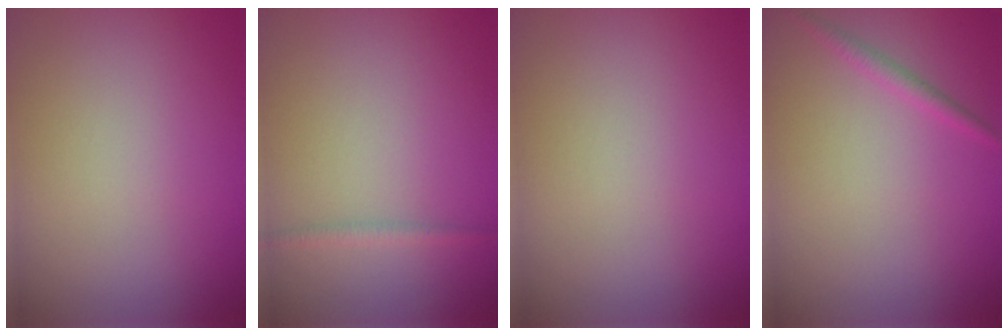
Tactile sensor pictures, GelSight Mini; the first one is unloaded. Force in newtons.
{"total": 0.9, "press": 0.9, "slide": 0.1}
{"total": 0.0}
{"total": 1.1, "press": 1.1, "slide": 0.1}